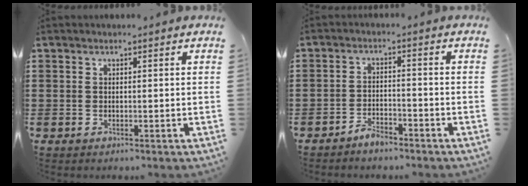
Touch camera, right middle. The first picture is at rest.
{"total": 2.7, "force": [-2.5, 0.5, 0.7], "torque": [-0.018, 0.003, -0.051]}